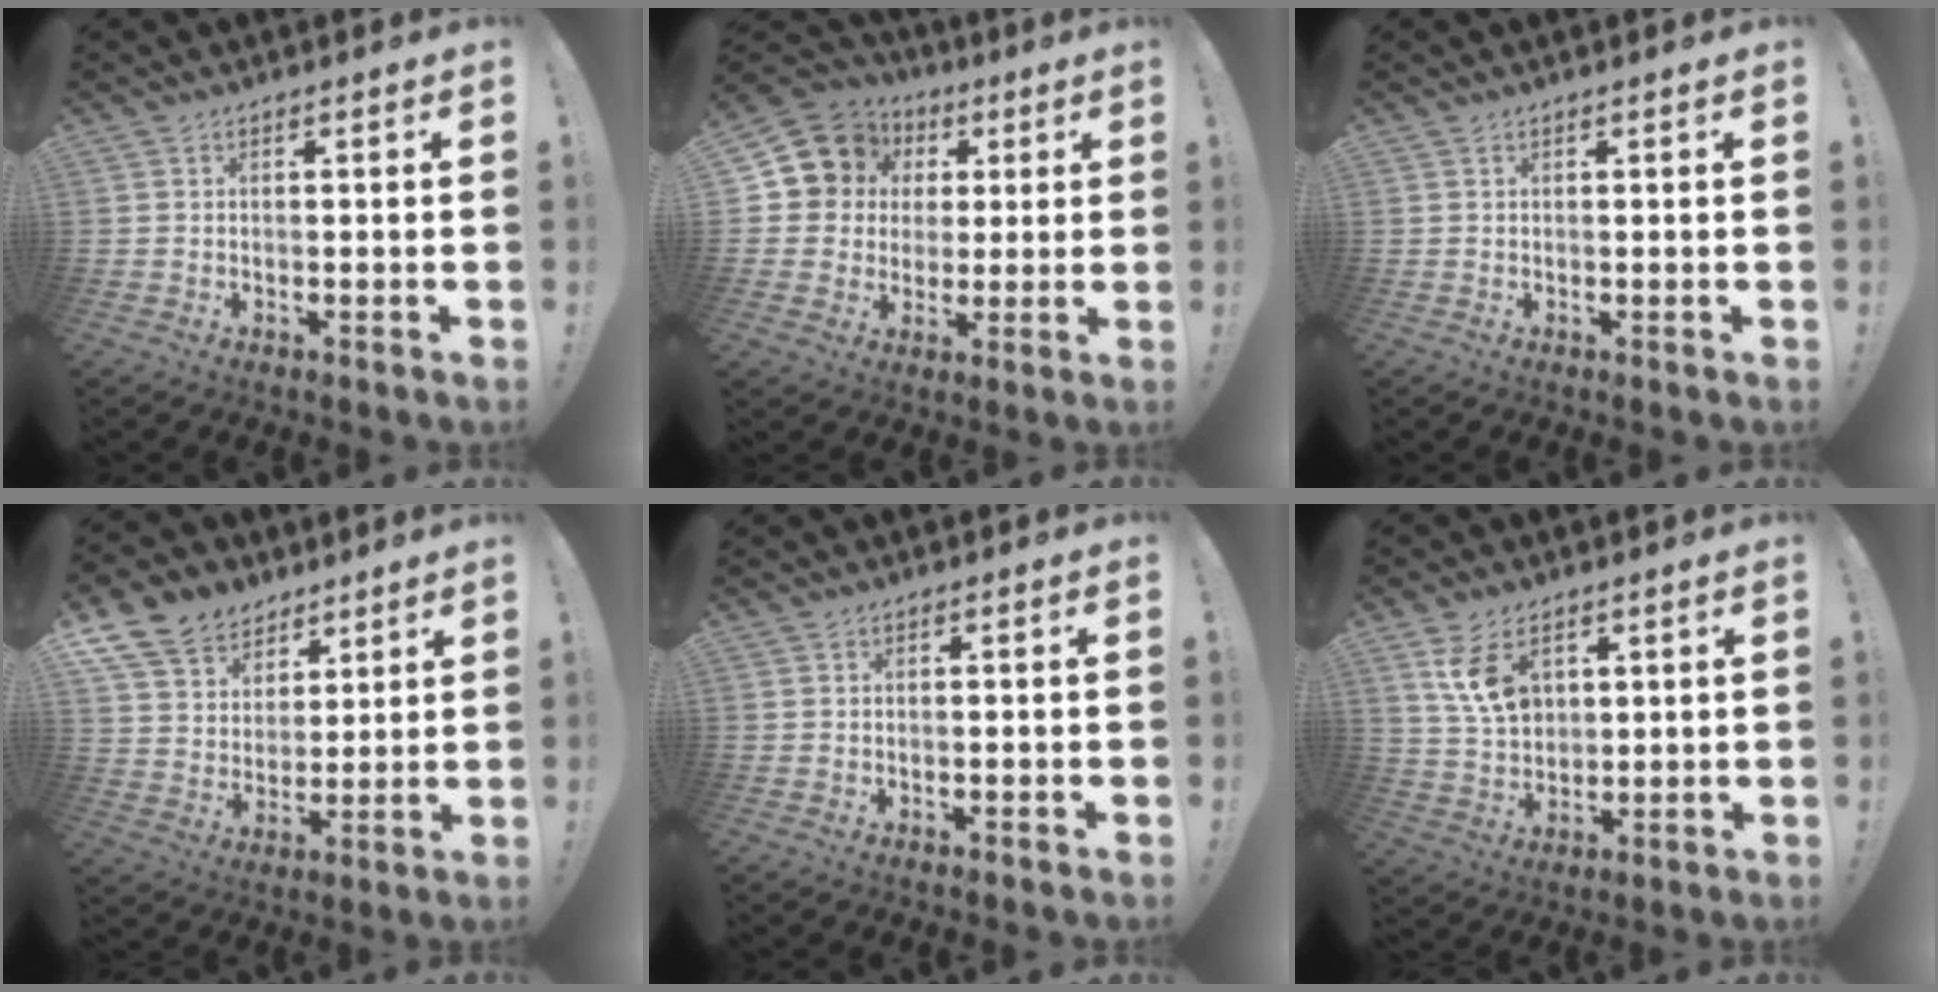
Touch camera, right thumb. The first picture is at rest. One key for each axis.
{"total": 12.1, "fx": 4.5, "fy": 10.6, "fz": 3.7, "tx": -0.057, "ty": -0.019, "tz": 0.098}
{"total": 0.0}
{"total": 12.4, "fx": 8.0, "fy": 8.8, "fz": 3.4, "tx": -0.061, "ty": -0.057, "tz": 0.159}
{"total": 0.7, "fx": 0.1, "fy": 0.0, "fz": -0.6, "tx": 0.002, "ty": 0.002, "tz": 0.002}
{"total": 10.4, "fx": 4.9, "fy": 6.5, "fz": 6.4, "tx": -0.115, "ty": -0.016, "tz": 0.095}